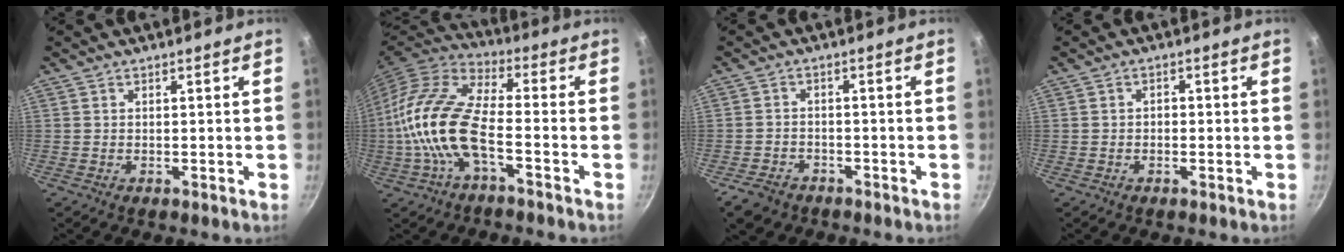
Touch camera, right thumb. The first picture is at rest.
{"total": 15.3, "force": [-3.8, 6.4, 13.4], "torque": [-0.266, 0.036, -0.091]}
{"total": 4.8, "force": [-3.2, 3.2, 1.6], "torque": [-0.032, 0.030, -0.049]}
{"total": 1.2, "force": [-0.3, 0.9, 0.7], "torque": [-0.012, 0.007, -0.006]}